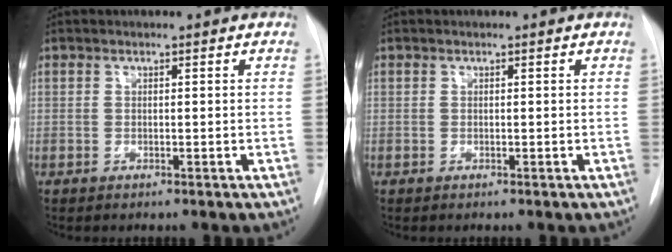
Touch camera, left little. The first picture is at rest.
{"total": 0.0}